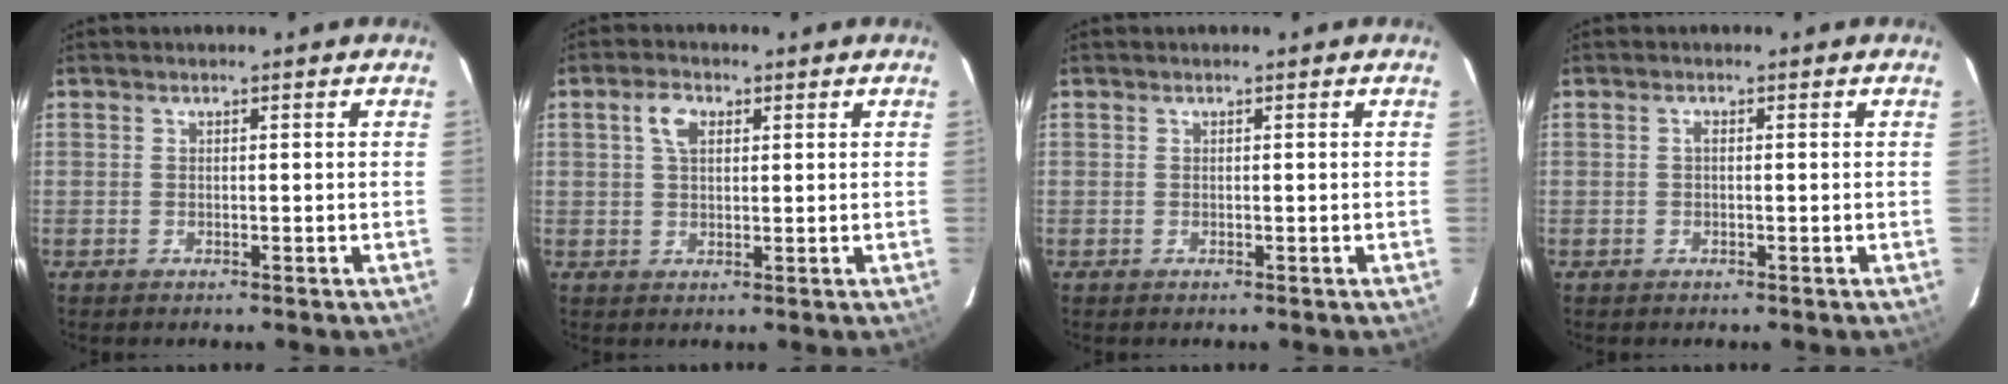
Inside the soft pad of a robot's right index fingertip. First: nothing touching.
{"total": 3.8, "force": [1.4, 2.3, 2.7], "torque": [-0.051, 0.011, 0.026]}
{"total": 0.0}
{"total": 0.6, "force": [-0.1, 0.3, 0.5], "torque": [-0.010, 0.005, -0.003]}